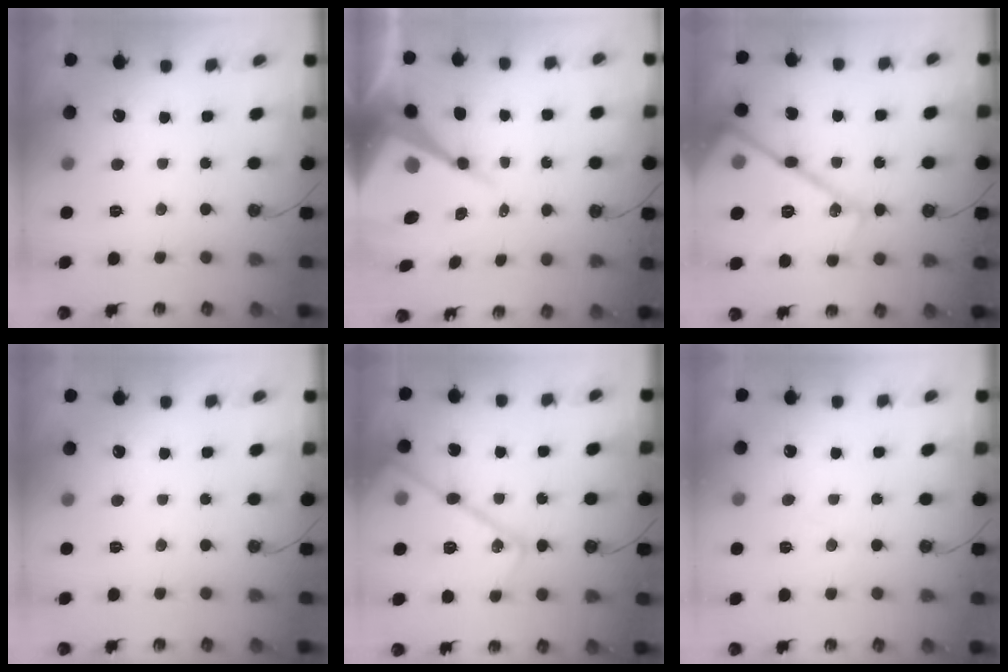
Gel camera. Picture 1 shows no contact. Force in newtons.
{"total": 17.5, "press": 17.4, "slide": 1.8}
{"total": 25.1, "press": 25.0, "slide": 2.5}
{"total": 0.0}
{"total": 20.2, "press": 20.2, "slide": 1.6}
{"total": 4.8, "press": 4.7, "slide": 0.7}